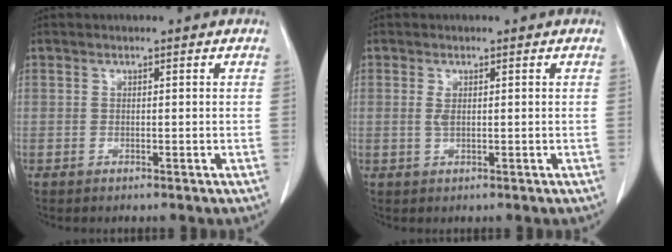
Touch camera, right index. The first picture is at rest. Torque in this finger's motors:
{"motor_torque": [0.04, 0.04, 0.06, 0.03]}